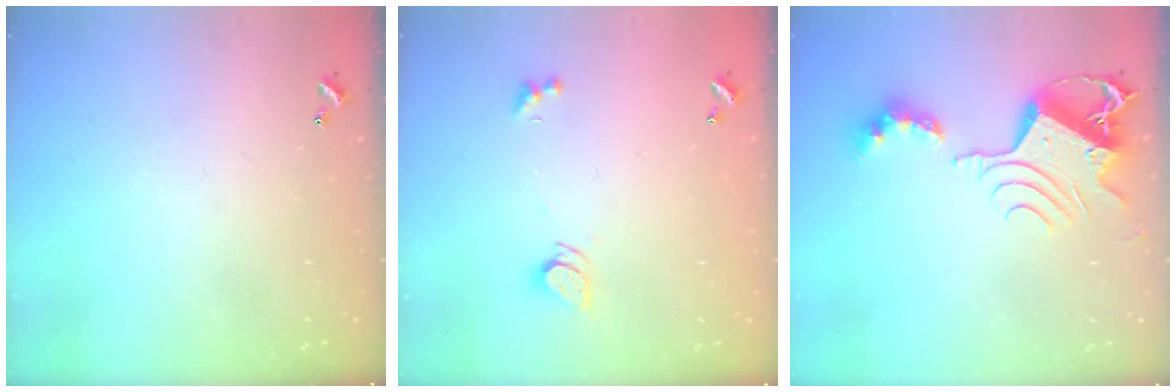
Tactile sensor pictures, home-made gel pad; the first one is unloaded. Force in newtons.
{"total": 2.3, "press": 2.3, "slide": 0.2}
{"total": 10.9, "press": 10.9, "slide": 1.2}